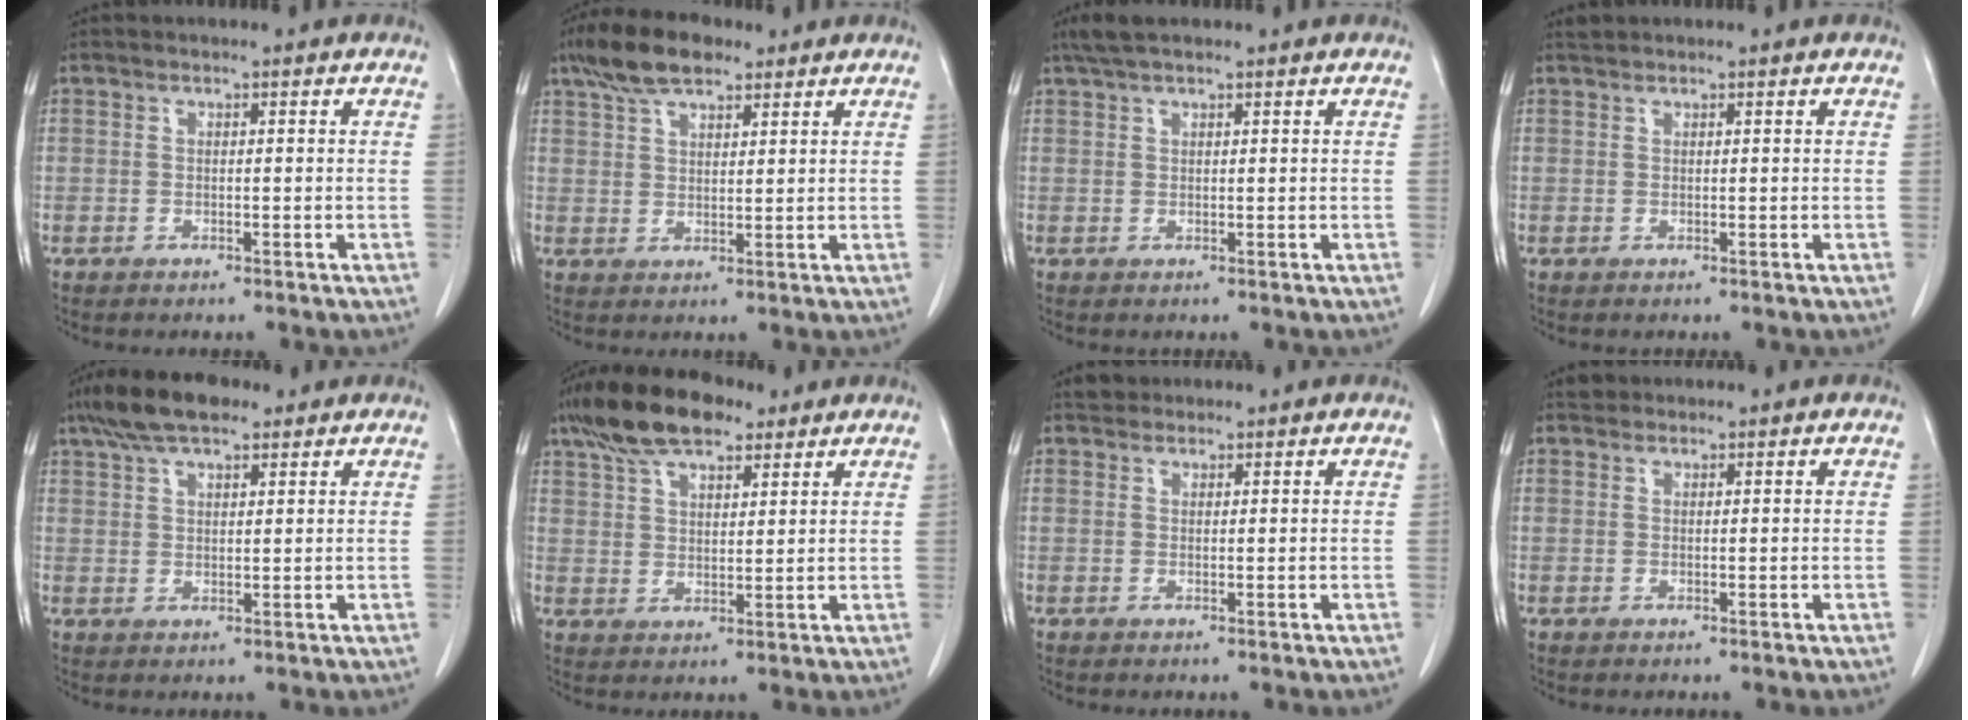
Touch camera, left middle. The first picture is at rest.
{"total": 7.9, "force": [5.7, 3.0, 4.6], "torque": [-0.090, 0.020, 0.104]}
{"total": 3.9, "force": [3.1, 0.8, 2.3], "torque": [-0.047, 0.023, 0.057]}
{"total": 0.7, "force": [0.7, -0.1, 0.0], "torque": [-0.009, 0.008, 0.018]}
{"total": 8.3, "force": [6.1, 2.6, 5.0], "torque": [-0.100, 0.022, 0.109]}
{"total": 11.2, "force": [8.1, 4.3, 6.4], "torque": [-0.121, 0.025, 0.145]}
{"total": 1.6, "force": [1.4, 0.8, 0.0], "torque": [0.000, 0.009, 0.021]}
{"total": 1.0, "force": [0.9, 0.4, -0.1], "torque": [-0.001, 0.006, 0.014]}